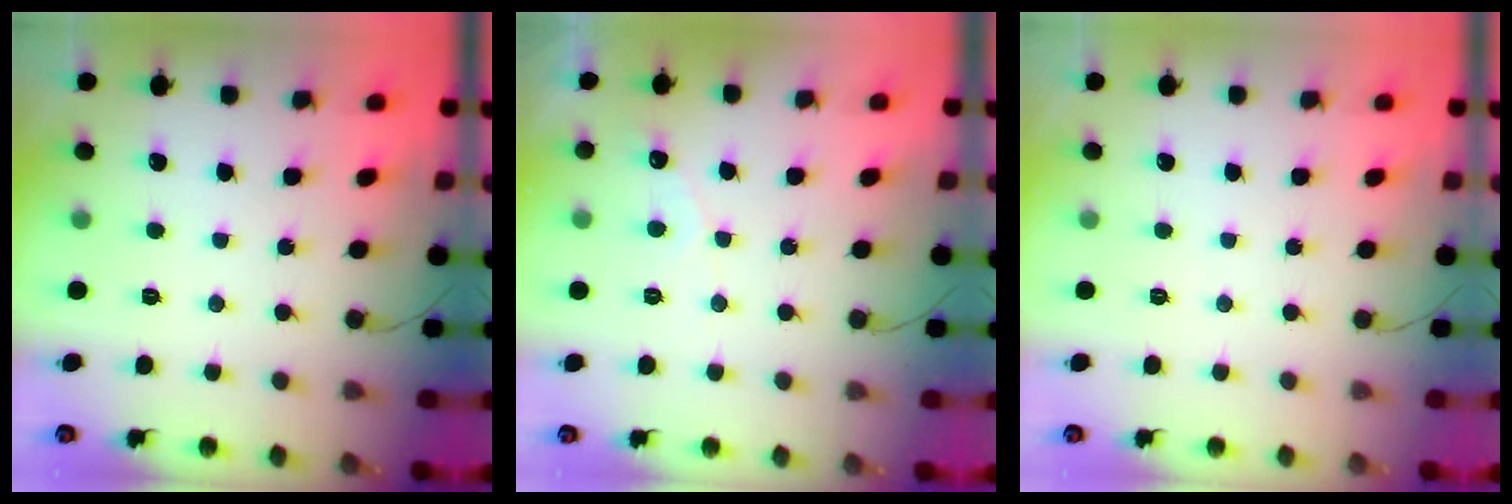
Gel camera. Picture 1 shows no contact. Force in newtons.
{"total": 2.7, "press": 2.7, "slide": 0.1}
{"total": 0.0}